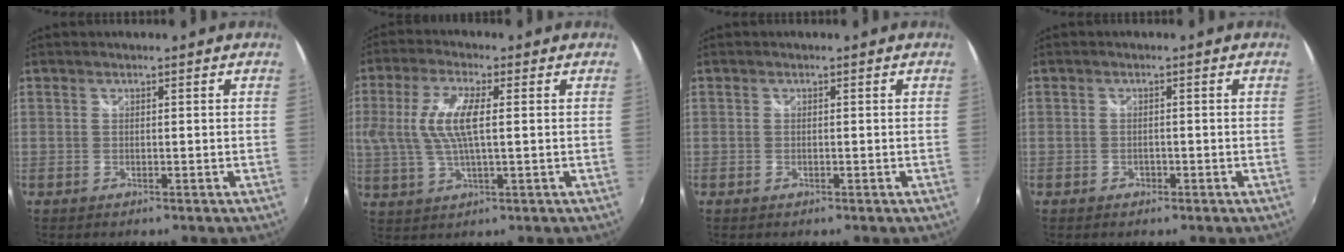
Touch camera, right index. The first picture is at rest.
{"total": 9.8, "force": [1.1, 2.9, 9.3], "torque": [-0.189, 0.003, 0.024]}
{"total": 0.0}
{"total": 1.3, "force": [-0.6, 1.1, 0.4], "torque": [-0.008, -0.002, -0.008]}